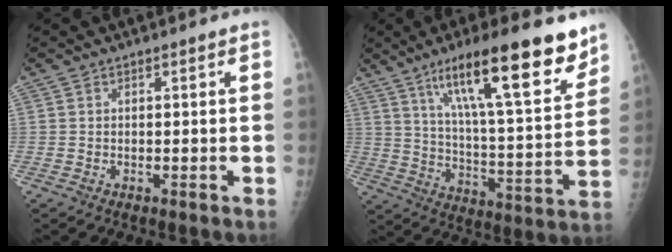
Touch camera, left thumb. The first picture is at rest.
{"total": 22.9, "force": [14.0, 5.0, 17.4], "torque": [-0.251, -0.050, 0.228]}